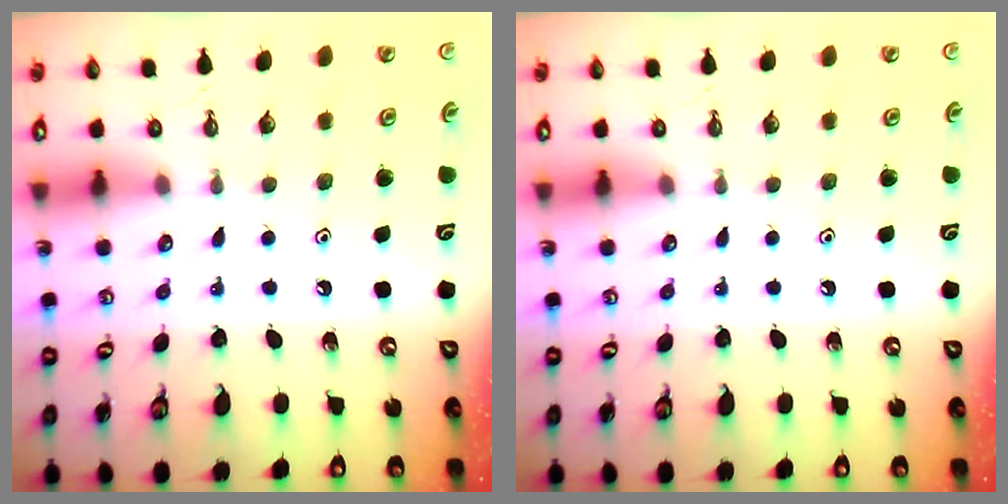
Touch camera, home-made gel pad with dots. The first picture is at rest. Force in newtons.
{"total": 0.0}